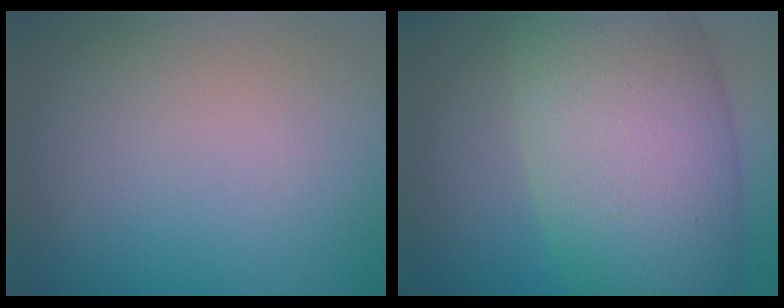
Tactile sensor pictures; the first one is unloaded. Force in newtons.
{"total": 11.5, "press": 11.5, "slide": 0.2}